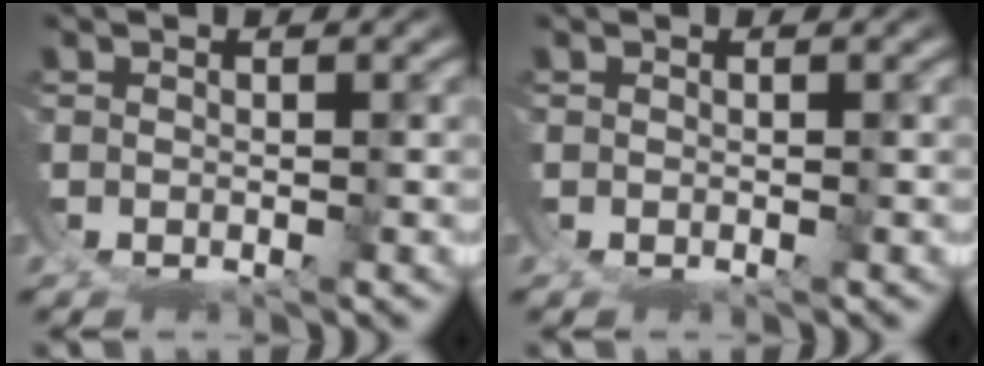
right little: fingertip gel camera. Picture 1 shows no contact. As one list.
[{"total": 0.0}]